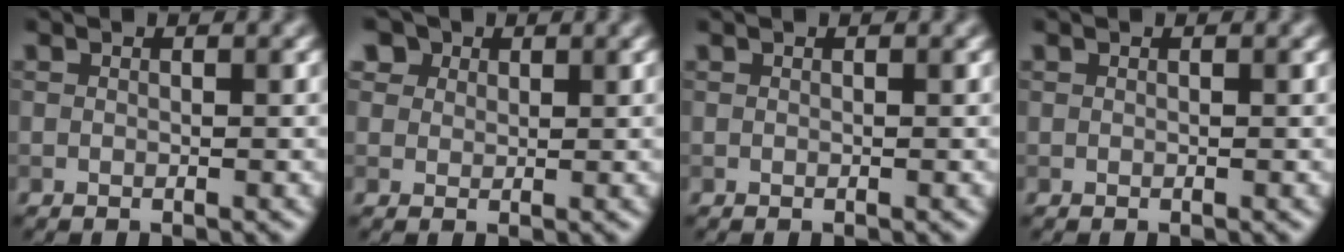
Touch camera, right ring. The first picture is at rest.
{"total": 5.1, "force": [3.2, 3.4, 2.2], "torque": [-0.059, 0.010, 0.044]}
{"total": 0.0}
{"total": 0.0}